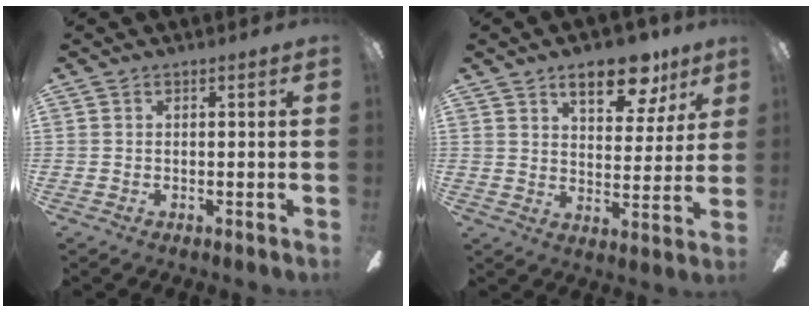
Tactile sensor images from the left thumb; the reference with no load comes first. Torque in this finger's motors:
{"motor_torque": [1.65, 1.35, 1.01, -1.04, 0.06]}